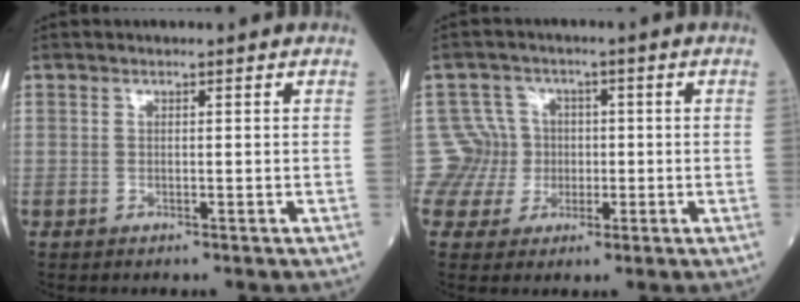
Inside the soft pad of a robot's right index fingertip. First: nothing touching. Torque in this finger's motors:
{"motor_torque": [-0.33, -0.14, -0.21, -0.10]}